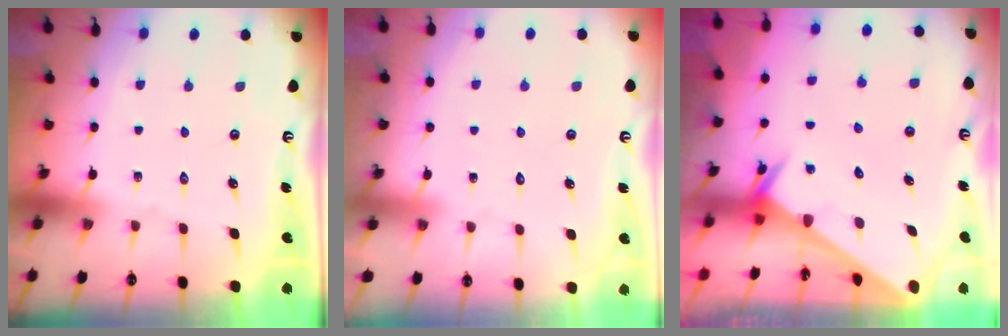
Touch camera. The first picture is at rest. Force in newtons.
{"total": 3.3, "press": 3.3, "slide": 0.2}
{"total": 2.3, "press": 2.3, "slide": 0.1}